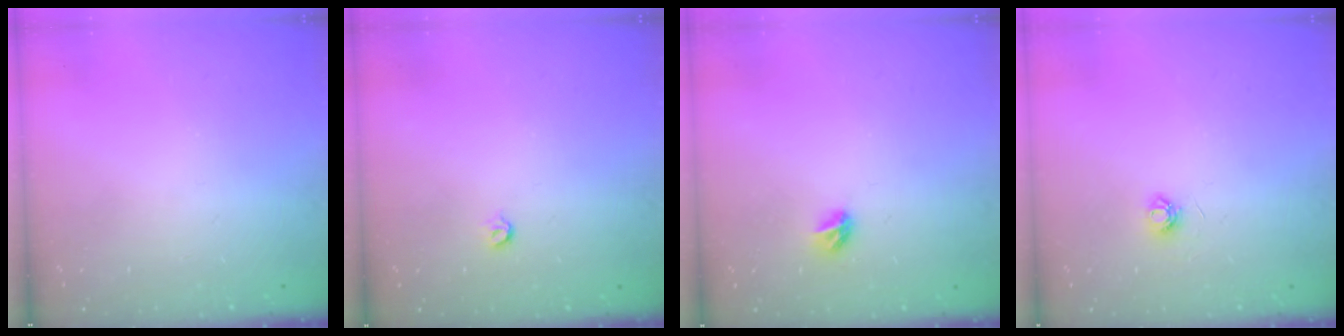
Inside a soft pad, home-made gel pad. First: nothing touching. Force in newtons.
{"total": 3.6, "press": 3.6, "slide": 0.7}
{"total": 5.8, "press": 5.8, "slide": 0.7}
{"total": 4.7, "press": 4.6, "slide": 0.6}